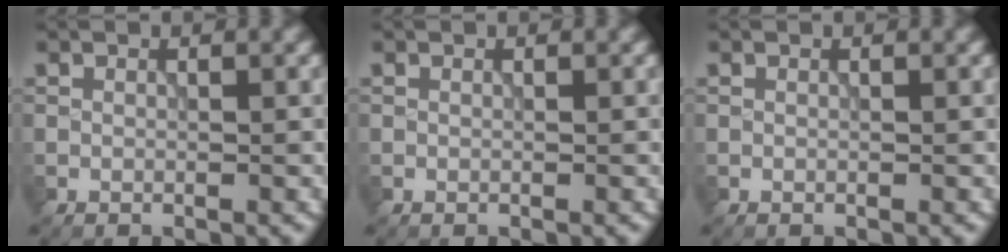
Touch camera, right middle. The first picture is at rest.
{"total": 0.0}
{"total": 0.0}